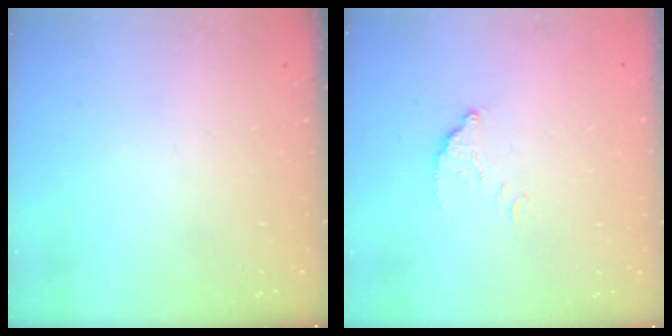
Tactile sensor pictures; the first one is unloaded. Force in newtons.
{"total": 4.9, "press": 4.9, "slide": 0.1}